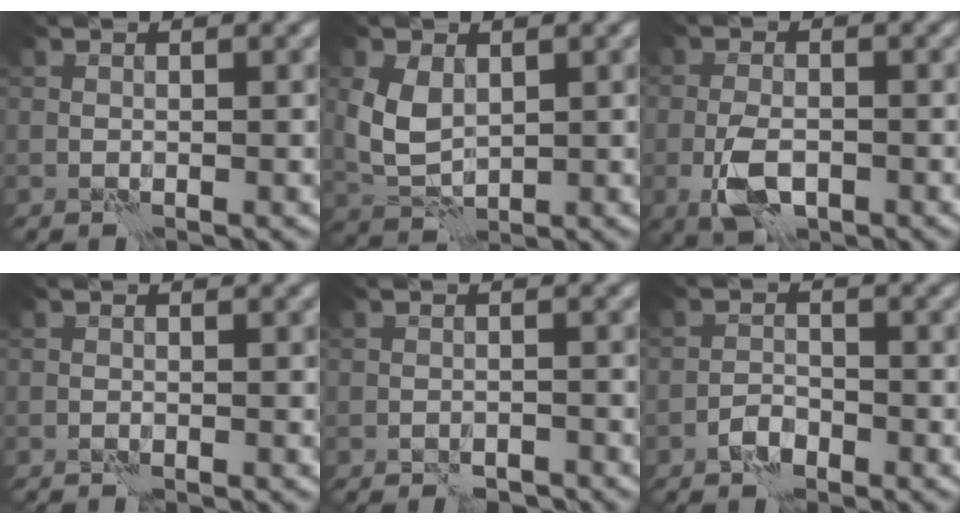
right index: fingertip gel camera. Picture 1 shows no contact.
{"total": 3.9, "force": [0.9, 2.6, 2.7], "torque": [-0.071, 0.003, 0.023]}
{"total": 4.1, "force": [-1.8, 1.9, 3.1], "torque": [-0.061, -0.002, -0.036]}
{"total": 0.7, "force": [-0.6, 0.1, 0.2], "torque": [0.004, 0.001, -0.012]}
{"total": 2.1, "force": [-1.9, 0.5, 0.5], "torque": [-0.006, 0.007, -0.028]}
{"total": 1.5, "force": [-1.2, 0.7, 0.5], "torque": [-0.004, 0.009, -0.025]}